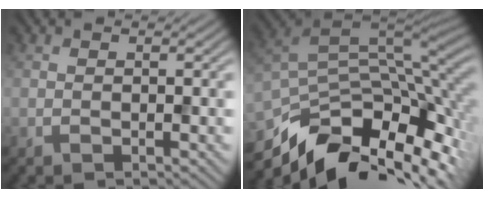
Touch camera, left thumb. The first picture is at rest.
{"total": 15.0, "force": [-7.5, 7.3, 10.8], "torque": [-0.211, -0.032, -0.117]}